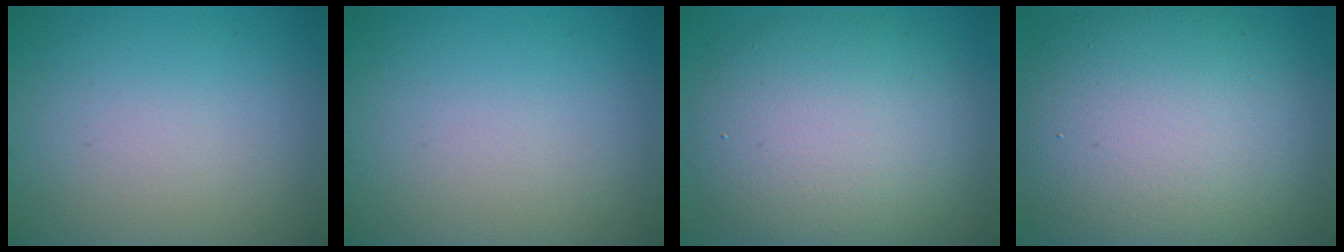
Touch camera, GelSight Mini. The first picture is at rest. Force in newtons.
{"total": 0.0}
{"total": 9.8, "press": 9.8, "slide": 0.4}
{"total": 13.1, "press": 13.1, "slide": 0.7}